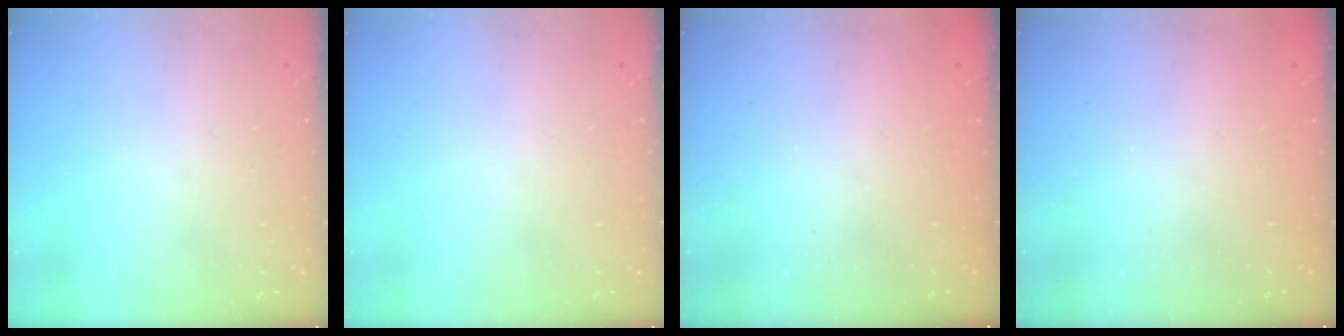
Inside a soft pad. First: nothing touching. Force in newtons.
{"total": 0.0}
{"total": 2.4, "press": 2.3, "slide": 0.8}
{"total": 2.4, "press": 2.3, "slide": 0.8}